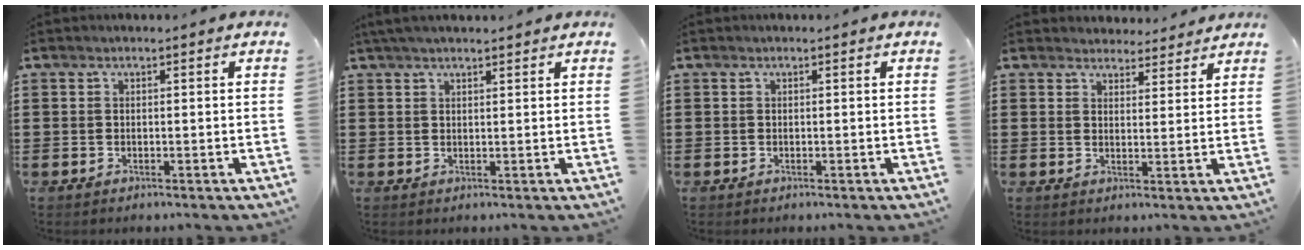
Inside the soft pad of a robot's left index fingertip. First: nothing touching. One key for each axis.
{"total": 2.0, "fx": 1.7, "fy": 0.2, "fz": 1.0, "tx": -0.022, "ty": 0.003, "tz": 0.032}
{"total": 0.0}
{"total": 3.4, "fx": 3.3, "fy": 0.8, "fz": 0.0, "tx": -0.002, "ty": -0.013, "tz": 0.061}